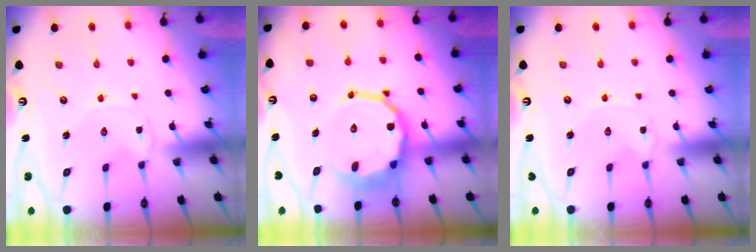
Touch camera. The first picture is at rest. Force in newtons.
{"total": 13.1, "press": 12.7, "slide": 3.5}
{"total": 0.6, "press": 0.6, "slide": 0.1}